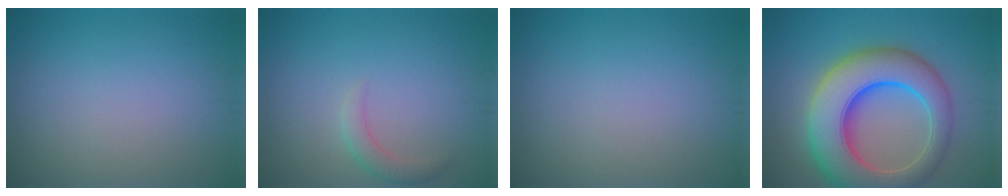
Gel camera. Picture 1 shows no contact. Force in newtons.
{"total": 1.6, "press": 1.6, "slide": 0.1}
{"total": 0.0}
{"total": 11.4, "press": 11.4, "slide": 0.4}